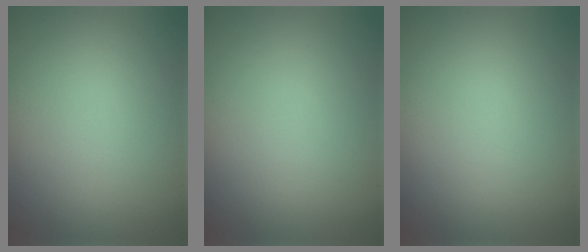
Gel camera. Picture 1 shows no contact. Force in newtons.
{"total": 0.0}
{"total": 0.0}